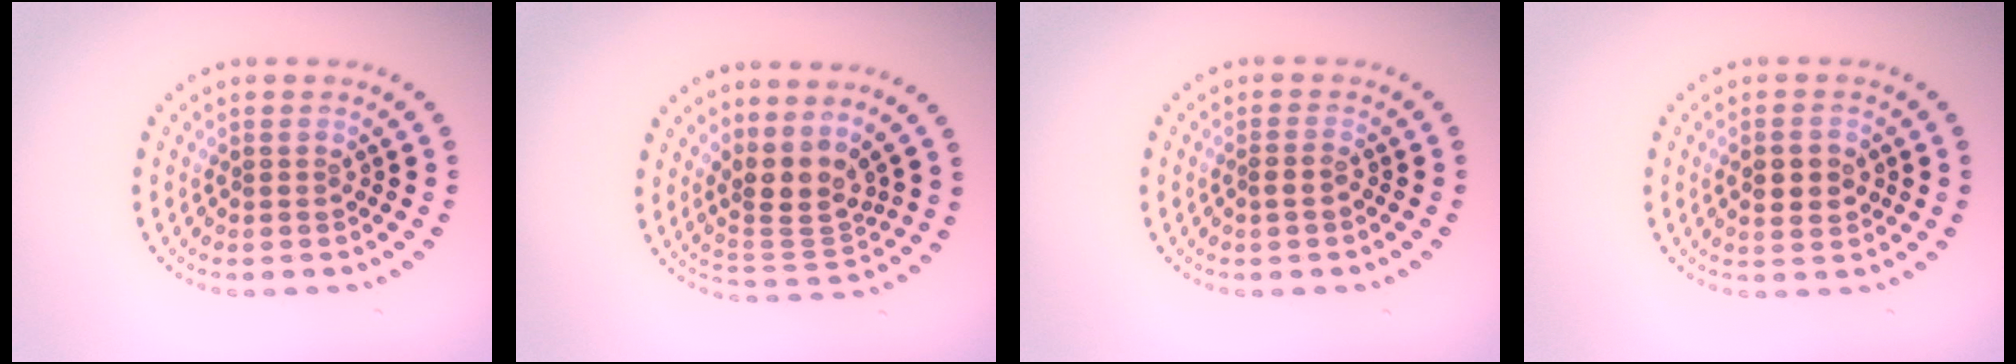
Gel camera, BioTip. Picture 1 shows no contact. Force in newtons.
{"total": 3.6, "press": 2.7, "slide": 2.4}
{"total": 0.6, "press": 0.5, "slide": 0.3}
{"total": 3.6, "press": 3.6, "slide": 0.2}